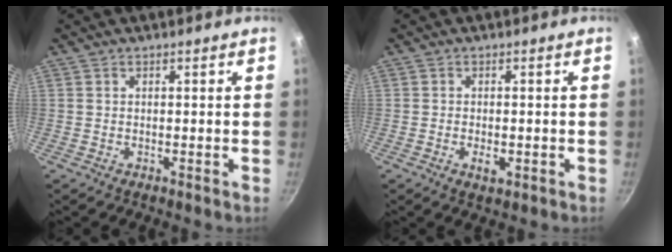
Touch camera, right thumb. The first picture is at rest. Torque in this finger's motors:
{"motor_torque": [-0.28, 0.10, -0.19, 0.05, -0.01]}